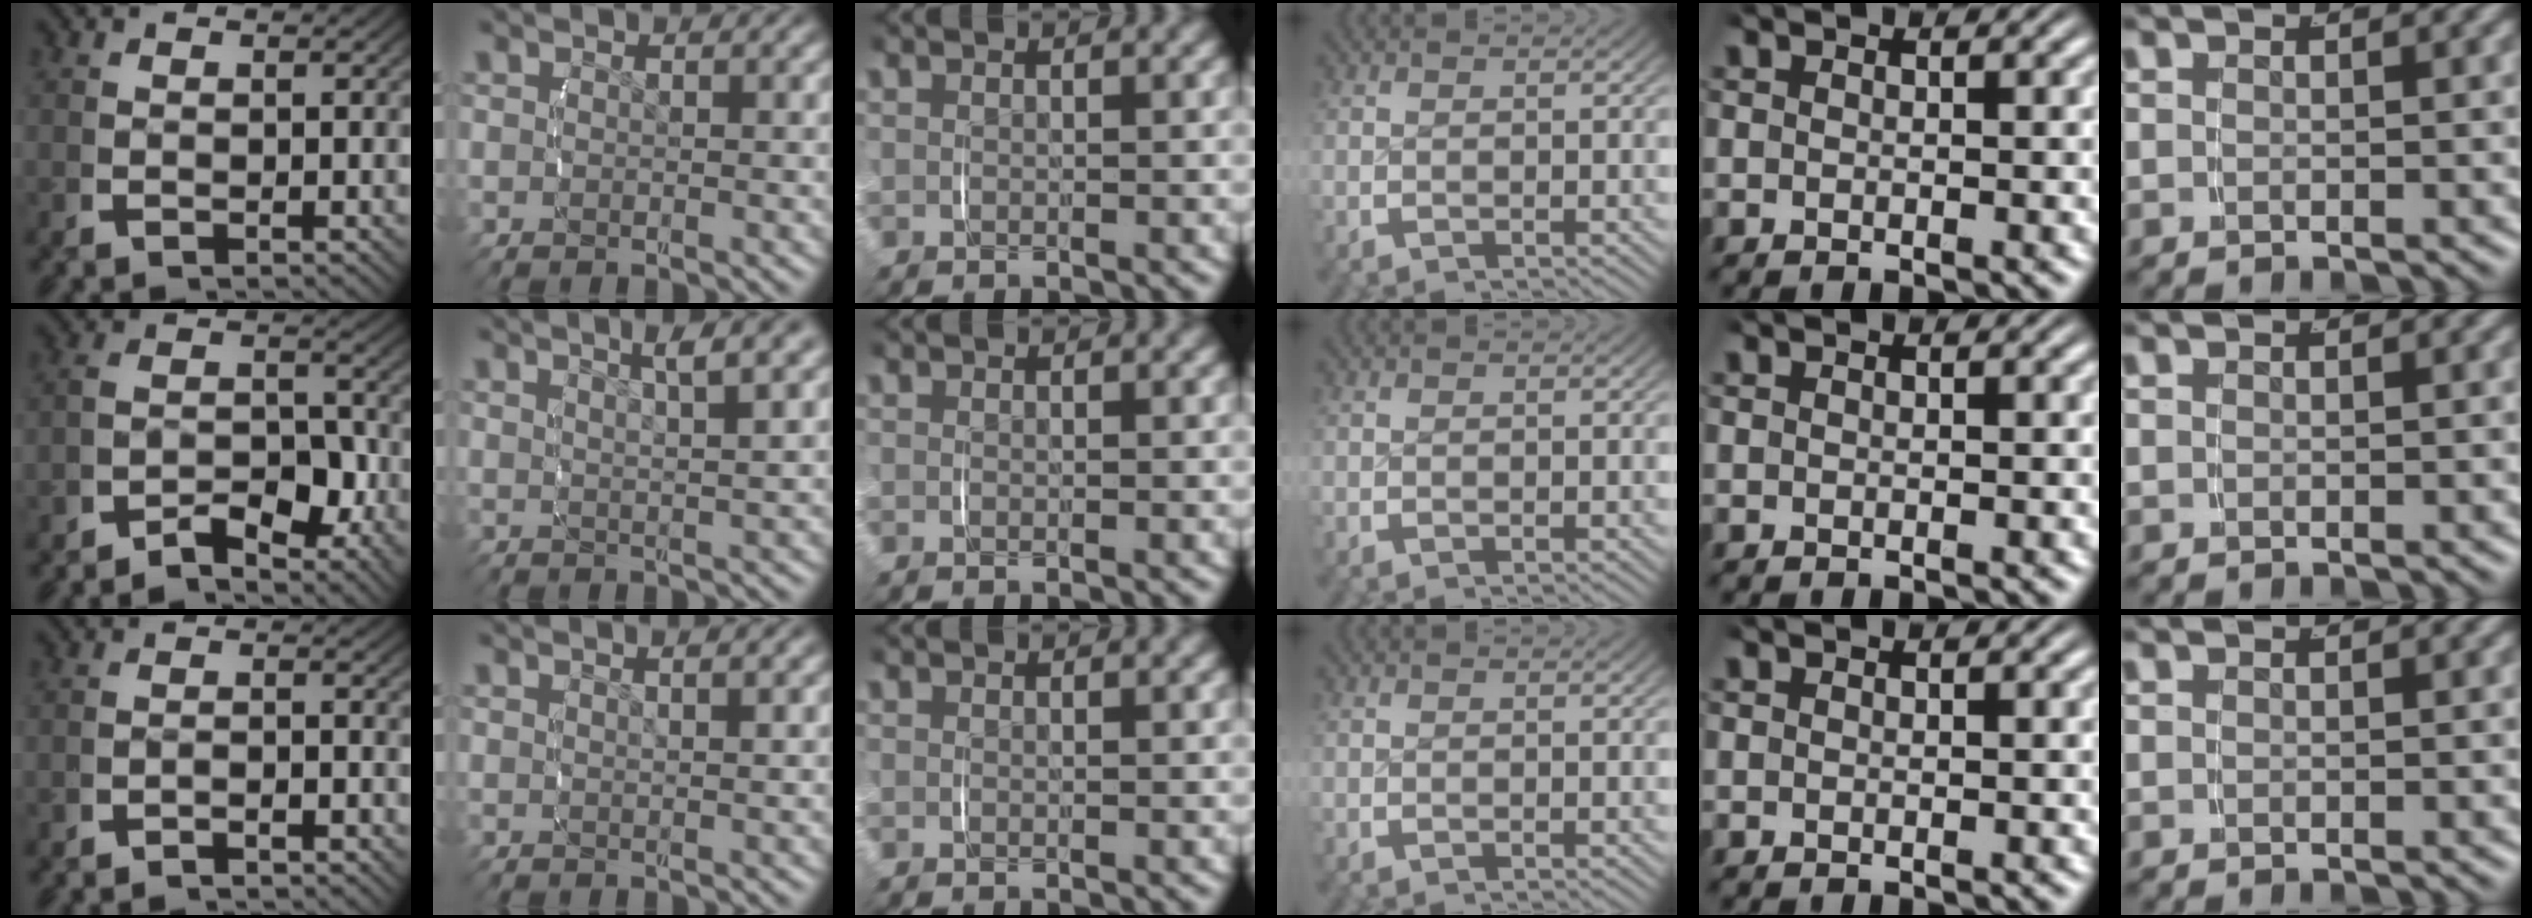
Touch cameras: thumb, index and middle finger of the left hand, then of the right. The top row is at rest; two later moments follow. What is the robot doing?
{"motion": "lift_and_place", "object": "ethernet cable"}